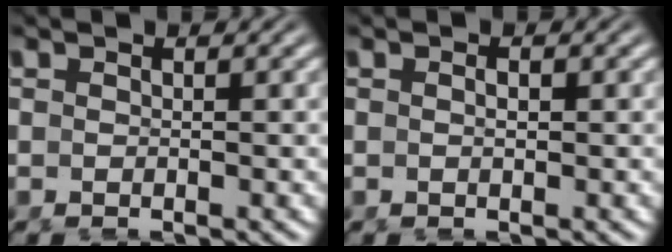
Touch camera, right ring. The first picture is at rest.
{"total": 0.6, "force": [-0.2, -0.1, 0.5], "torque": [-0.008, -0.004, 0.000]}